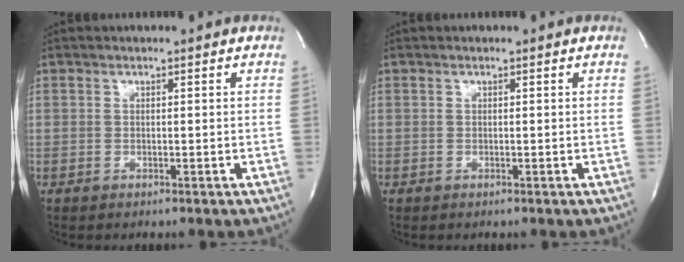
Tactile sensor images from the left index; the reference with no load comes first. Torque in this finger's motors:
{"motor_torque": [0.00, 0.00, 0.00, 0.01]}